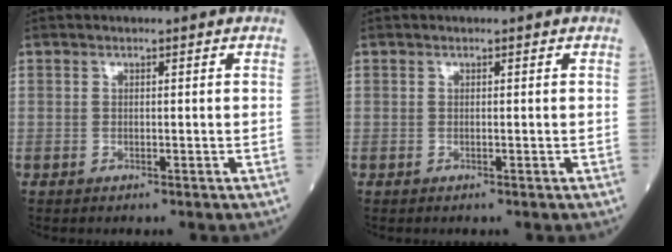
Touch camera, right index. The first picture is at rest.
{"total": 0.0}